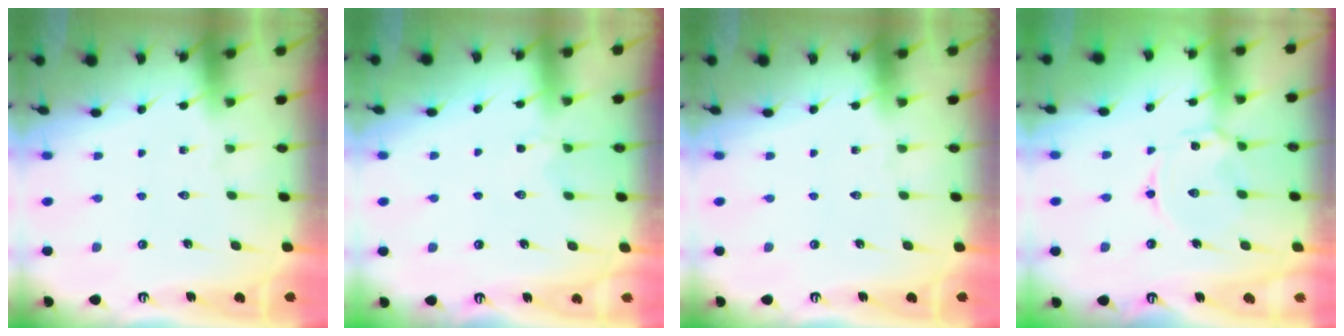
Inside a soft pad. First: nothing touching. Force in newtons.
{"total": 2.7, "press": 2.5, "slide": 1.0}
{"total": 0.0}
{"total": 3.0, "press": 3.0, "slide": 0.4}